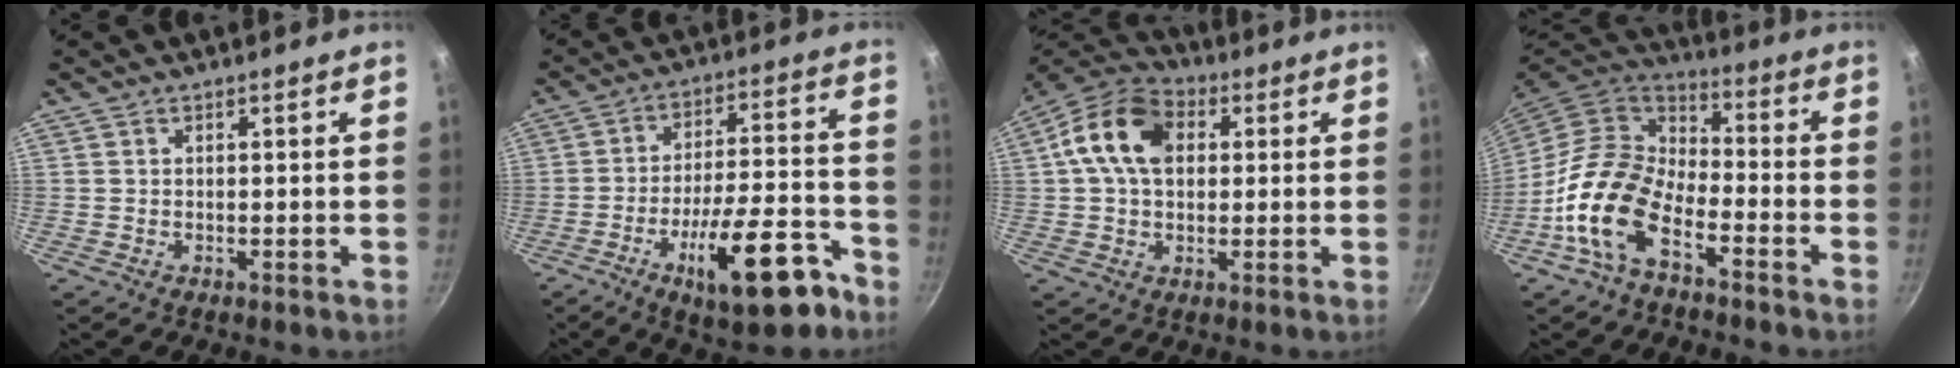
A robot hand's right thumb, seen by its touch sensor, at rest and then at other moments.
{"total": 17.5, "force": [-9.5, 5.8, 13.5], "torque": [-0.177, 0.061, -0.135]}
{"total": 13.6, "force": [2.8, 9.3, 9.5], "torque": [-0.146, 0.018, 0.030]}
{"total": 14.8, "force": [-7.1, 8.3, 10.0], "torque": [-0.169, 0.054, -0.154]}